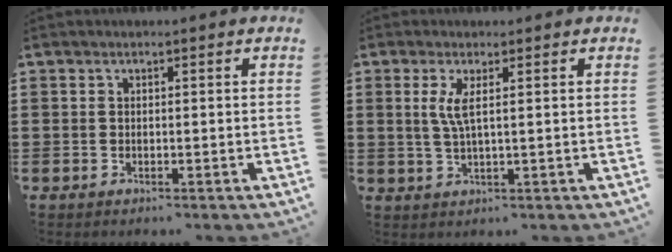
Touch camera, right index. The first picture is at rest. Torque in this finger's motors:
{"motor_torque": [0.61, -0.03, 0.24, 0.08]}